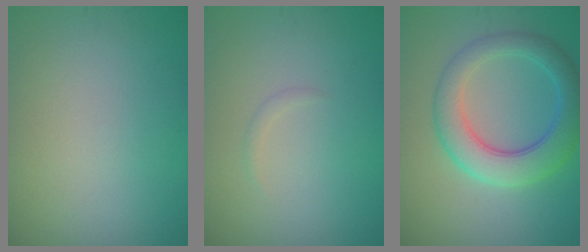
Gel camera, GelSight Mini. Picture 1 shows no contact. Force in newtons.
{"total": 0.6, "press": 0.6, "slide": 0.0}
{"total": 6.1, "press": 6.1, "slide": 0.1}